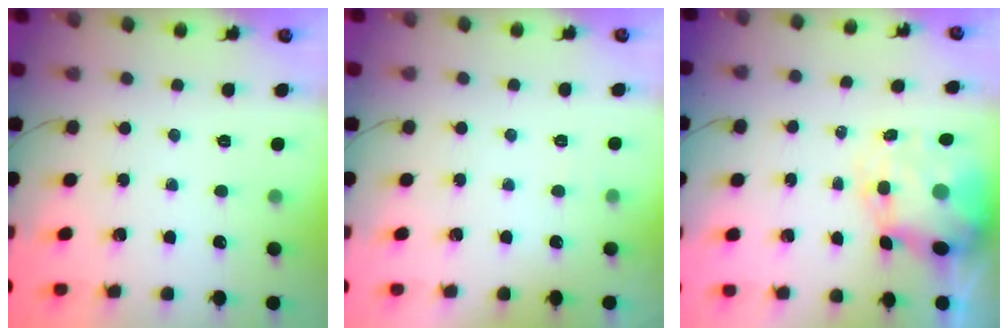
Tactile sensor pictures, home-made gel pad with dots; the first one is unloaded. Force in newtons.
{"total": 1.8, "press": 1.3, "slide": 1.1}
{"total": 7.6, "press": 7.4, "slide": 1.9}